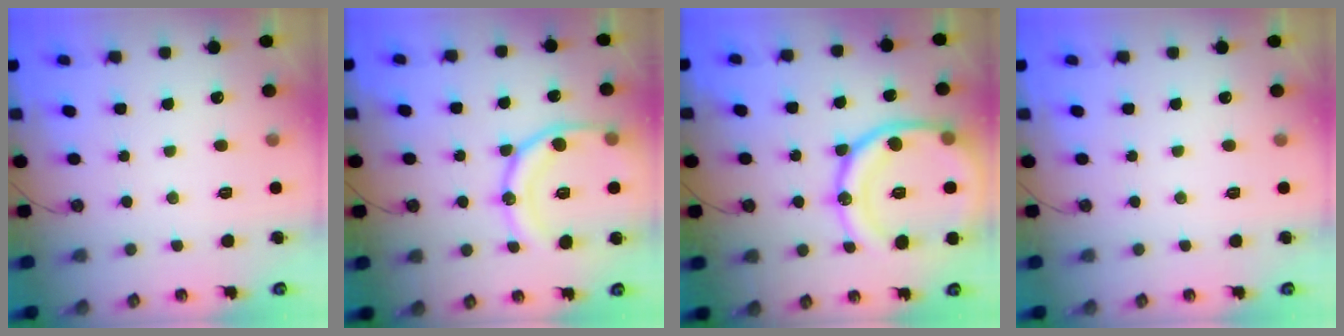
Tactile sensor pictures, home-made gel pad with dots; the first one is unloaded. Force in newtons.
{"total": 17.2, "press": 17.1, "slide": 2.0}
{"total": 22.3, "press": 22.2, "slide": 2.5}
{"total": 0.0}